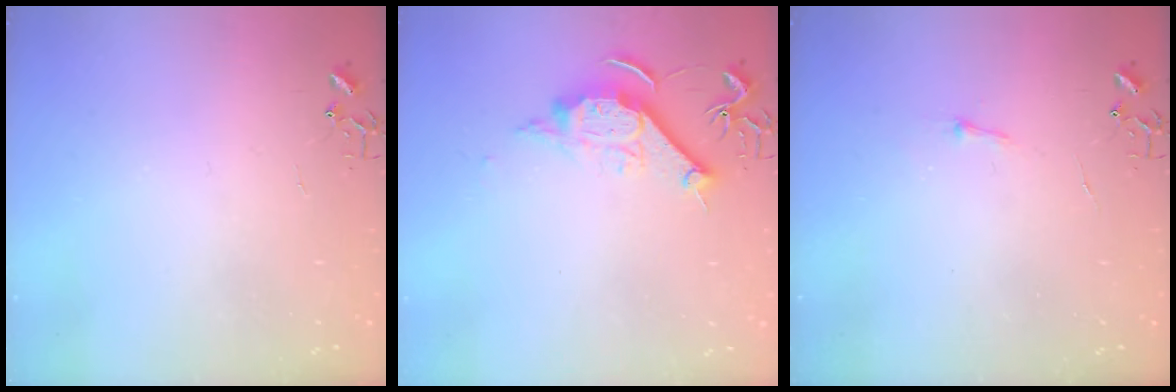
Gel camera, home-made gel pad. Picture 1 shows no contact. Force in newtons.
{"total": 11.6, "press": 11.6, "slide": 1.2}
{"total": 3.1, "press": 3.1, "slide": 0.4}